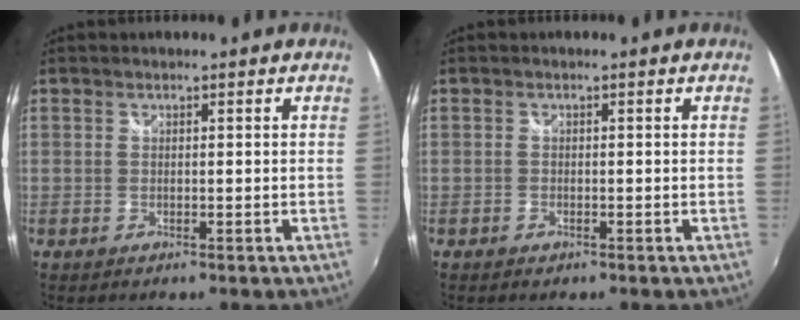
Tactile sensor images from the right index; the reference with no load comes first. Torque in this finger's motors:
{"motor_torque": [0.44, -0.36, 0.06, 0.00]}